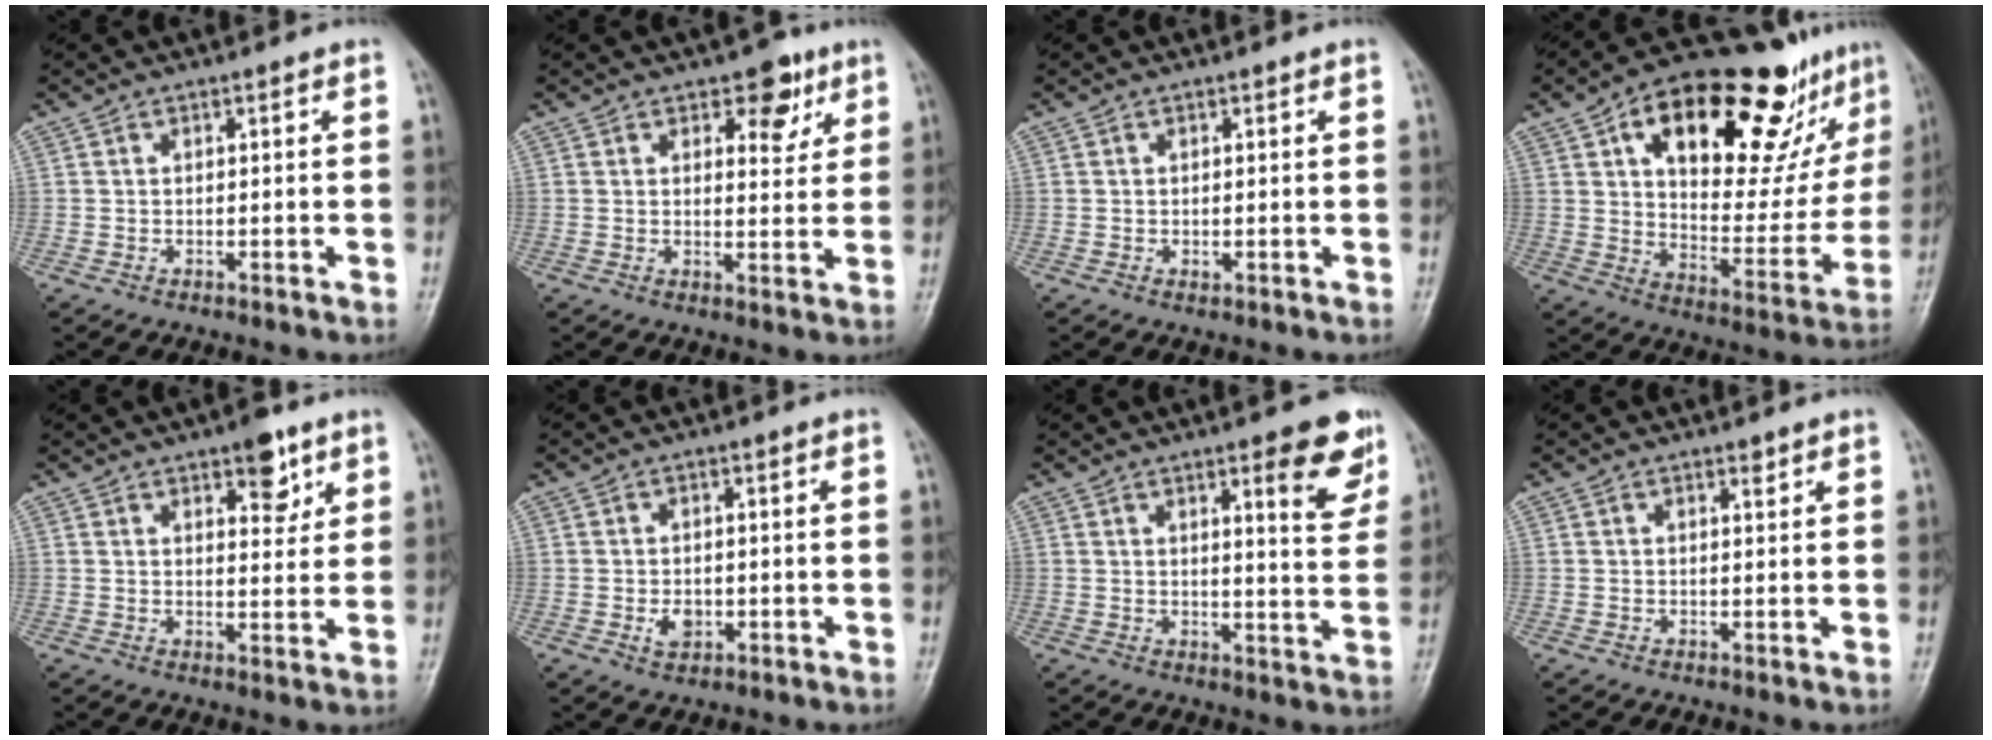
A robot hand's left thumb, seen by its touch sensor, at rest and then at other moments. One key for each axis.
{"total": 6.4, "fx": 3.6, "fy": 3.5, "fz": 3.9, "tx": -0.021, "ty": -0.018, "tz": 0.046}
{"total": 0.6, "fx": 0.1, "fy": 0.5, "fz": 0.3, "tx": -0.003, "ty": -0.001, "tz": 0.000}
{"total": 30.0, "fx": 16.3, "fy": 12.8, "fz": 21.6, "tx": -0.268, "ty": -0.024, "tz": 0.251}
{"total": 6.3, "fx": 3.7, "fy": 2.9, "fz": 4.2, "tx": -0.032, "ty": -0.020, "tz": 0.048}
{"total": 3.0, "fx": -0.6, "fy": 2.2, "fz": 1.9, "tx": -0.025, "ty": 0.000, "tz": -0.007}
{"total": 9.7, "fx": 5.3, "fy": 2.3, "fz": 7.8, "tx": -0.074, "ty": -0.028, "tz": 0.064}
{"total": 0.9, "fx": 0.7, "fy": 0.3, "fz": 0.5, "tx": -0.006, "ty": -0.005, "tz": 0.010}